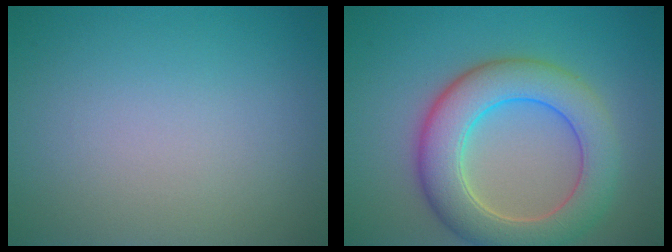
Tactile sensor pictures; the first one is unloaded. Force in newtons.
{"total": 7.6, "press": 7.6, "slide": 0.3}